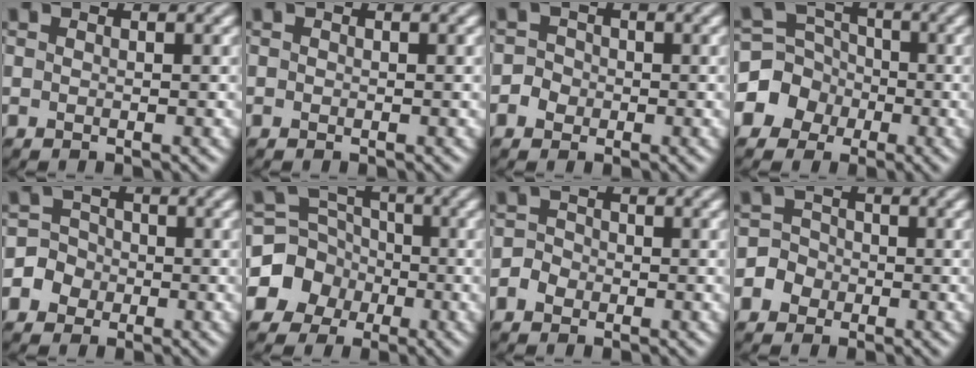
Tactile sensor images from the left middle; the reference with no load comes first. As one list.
[{"total": 0.0}, {"total": 1.5, "force": [-0.5, 1.4, 0.1], "torque": [0.008, 0.008, -0.011]}, {"total": 4.6, "force": [-1.6, 4.3, 0.3], "torque": [0.012, 0.016, -0.057]}, {"total": 2.9, "force": [-1.1, 2.7, 0.1], "torque": [0.019, 0.012, -0.026]}, {"total": 5.4, "force": [-1.9, 5.1, 0.5], "torque": [0.007, 0.016, -0.063]}, {"total": 1.4, "force": [-0.7, 1.1, 0.1], "torque": [-0.001, 0.010, -0.017]}, {"total": 2.2, "force": [-1.0, 2.0, 0.0], "torque": [0.011, 0.012, -0.021]}]